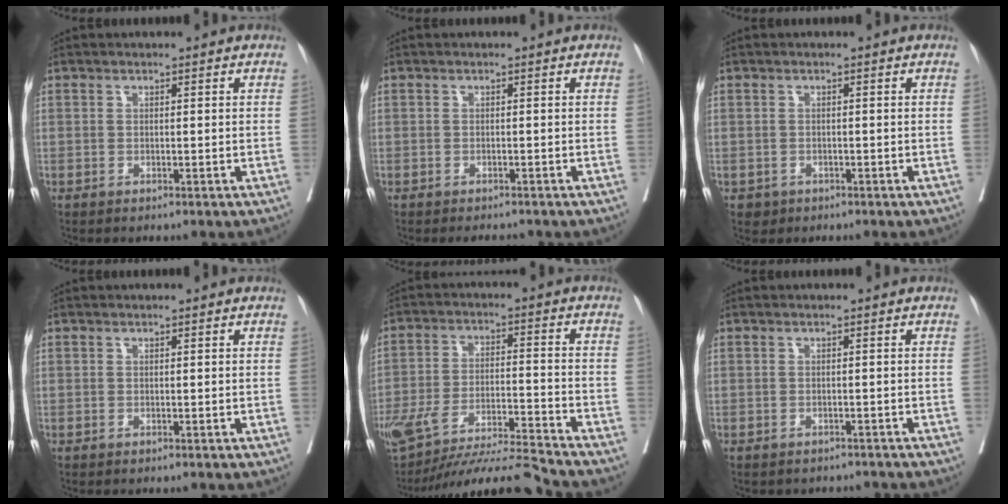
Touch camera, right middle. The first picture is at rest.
{"total": 2.3, "force": [-2.1, 0.8, 0.5], "torque": [-0.003, -0.003, -0.025]}
{"total": 1.4, "force": [-0.7, 1.2, 0.2], "torque": [-0.003, 0.004, -0.006]}
{"total": 0.0}
{"total": 15.7, "force": [-14.6, -1.0, 5.5], "torque": [-0.108, 0.003, -0.247]}
{"total": 3.3, "force": [-3.1, 1.1, 0.2], "torque": [0.001, 0.001, -0.036]}